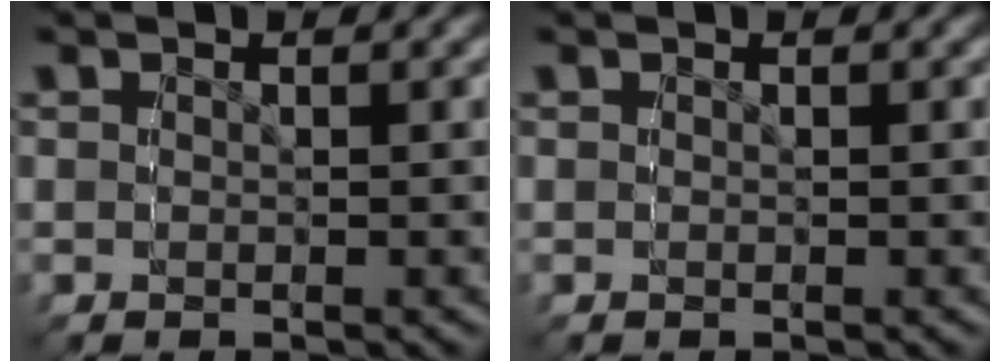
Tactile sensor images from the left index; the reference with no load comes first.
{"total": 0.0}